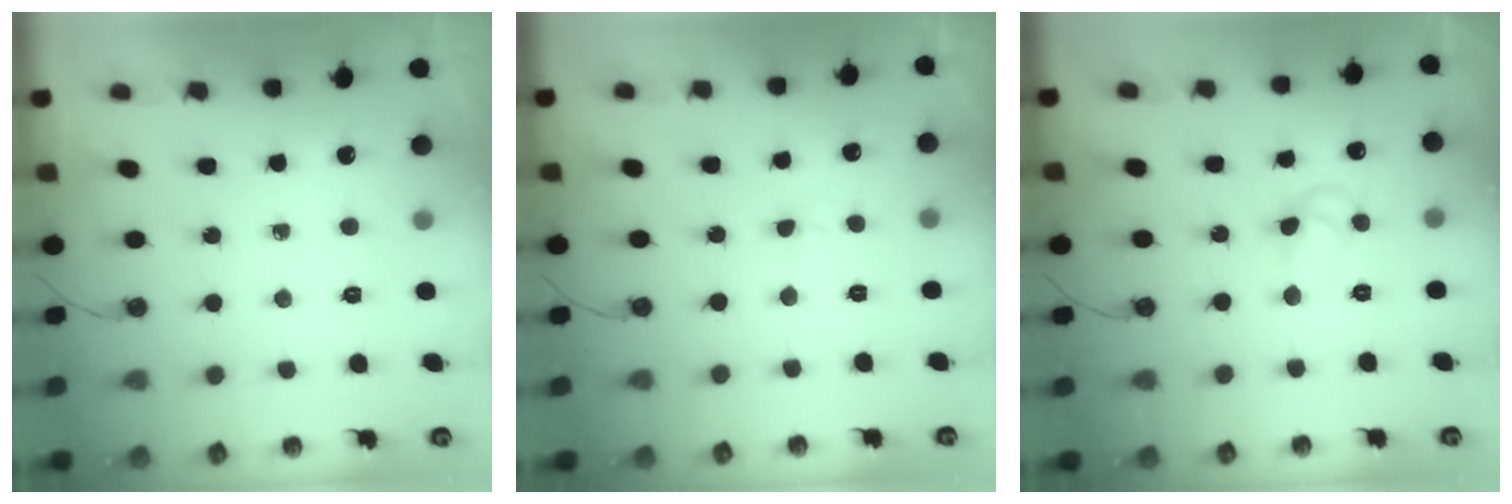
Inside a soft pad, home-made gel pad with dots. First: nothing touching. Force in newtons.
{"total": 3.9, "press": 2.2, "slide": 3.2}
{"total": 6.7, "press": 6.7, "slide": 0.6}